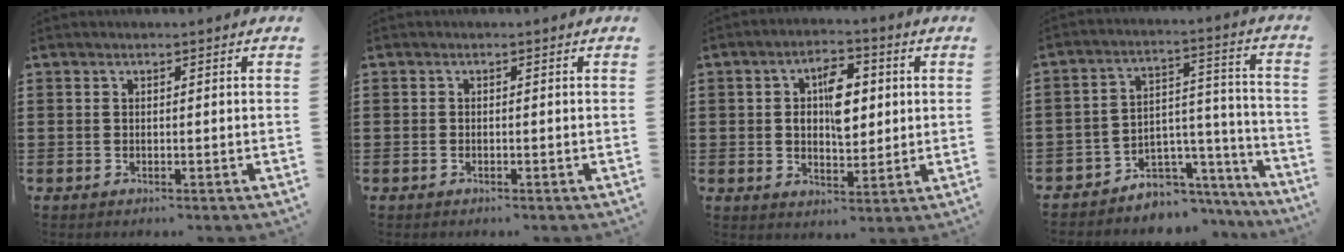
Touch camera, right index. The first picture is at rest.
{"total": 0.0}
{"total": 7.6, "force": [1.6, 3.6, 6.4], "torque": [-0.108, 0.003, 0.022]}
{"total": 4.4, "force": [-3.1, 3.1, 0.3], "torque": [-0.019, 0.001, -0.060]}